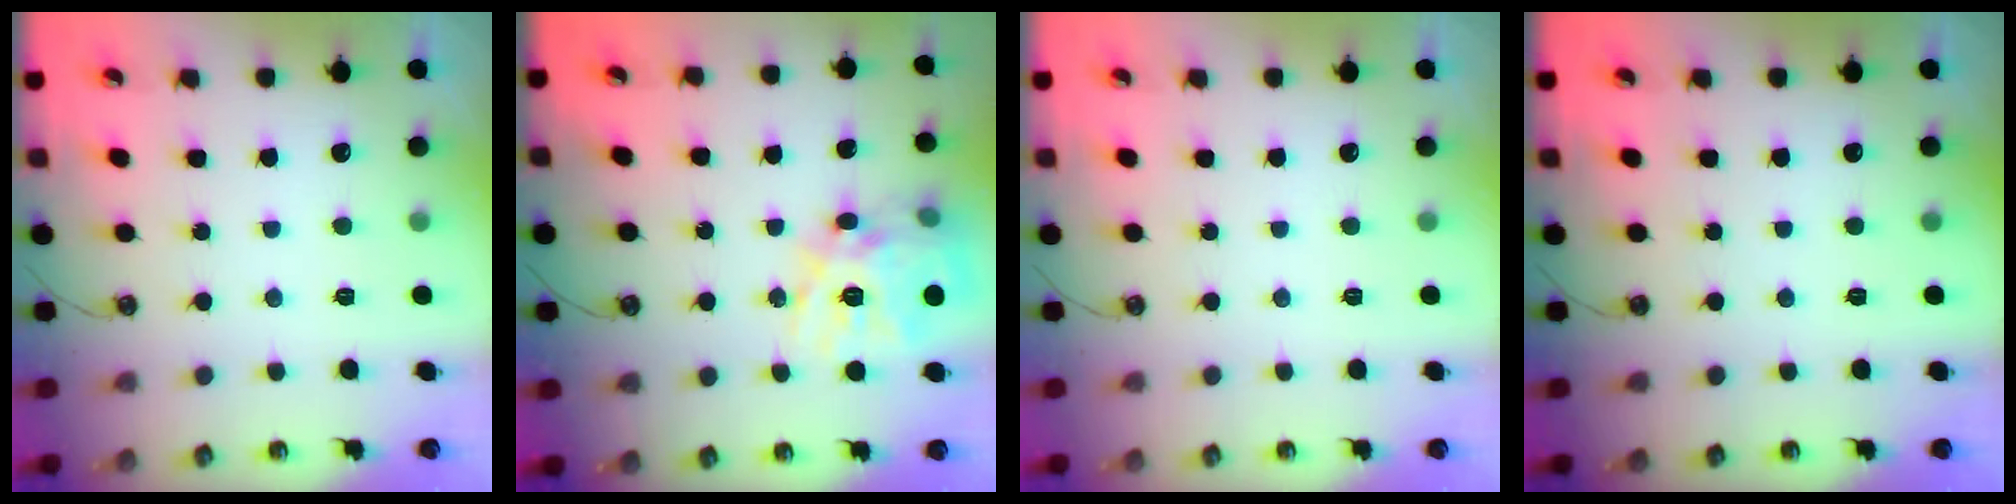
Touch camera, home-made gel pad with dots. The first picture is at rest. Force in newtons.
{"total": 20.2, "press": 20.0, "slide": 2.8}
{"total": 0.0}
{"total": 0.0}